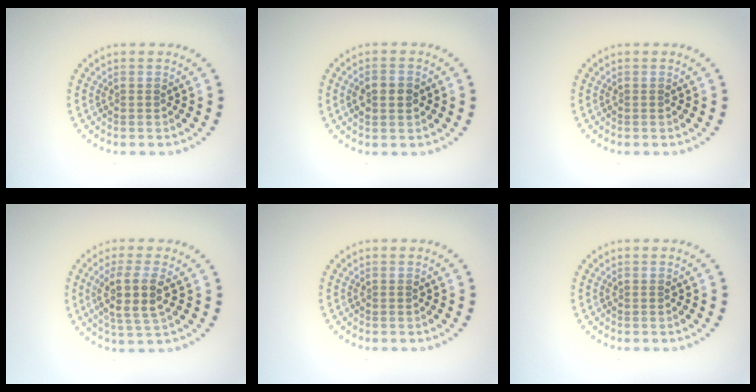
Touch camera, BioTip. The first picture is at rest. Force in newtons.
{"total": 3.0, "press": 2.9, "slide": 0.3}
{"total": 0.0}
{"total": 3.7, "press": 3.3, "slide": 1.7}
{"total": 0.0}
{"total": 0.0}